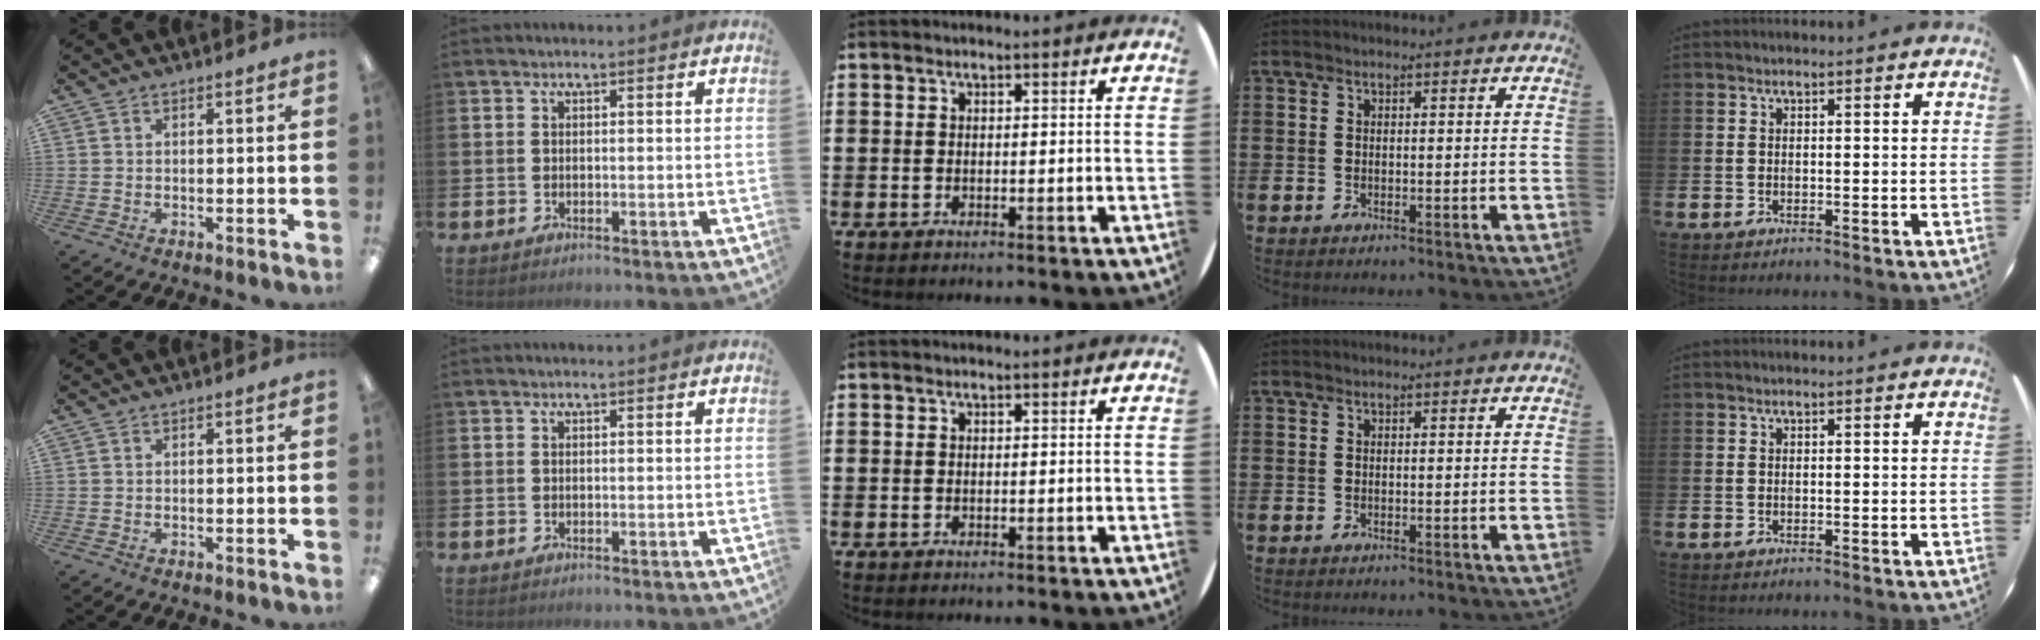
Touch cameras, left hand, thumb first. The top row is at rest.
{}